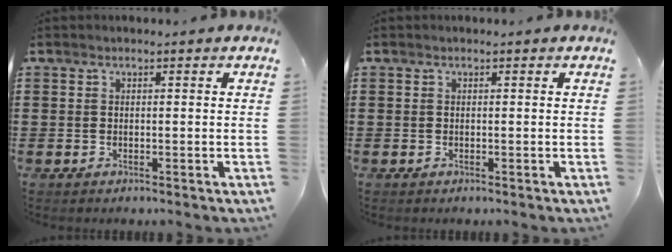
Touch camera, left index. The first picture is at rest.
{"total": 0.0}